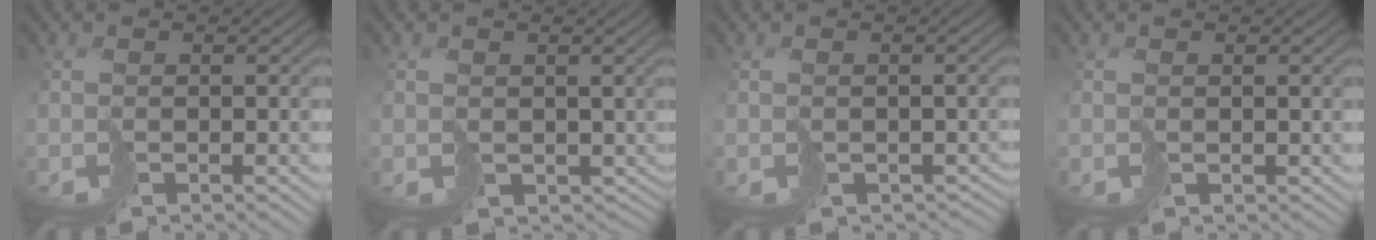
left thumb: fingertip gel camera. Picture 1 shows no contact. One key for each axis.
{"total": 4.1, "fx": 0.6, "fy": 3.3, "fz": 2.2, "tx": -0.060, "ty": -0.023, "tz": 0.017}
{"total": 3.5, "fx": -1.1, "fy": 2.7, "fz": 1.9, "tx": -0.031, "ty": -0.023, "tz": -0.006}
{"total": 0.6, "fx": 0.5, "fy": 0.3, "fz": -0.1, "tx": -0.001, "ty": -0.001, "tz": 0.012}